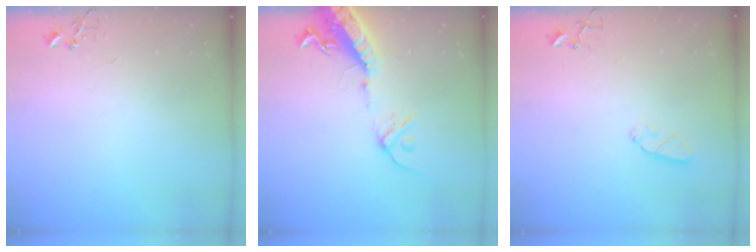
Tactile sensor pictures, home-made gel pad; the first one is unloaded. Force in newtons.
{"total": 16.2, "press": 15.8, "slide": 3.4}
{"total": 5.4, "press": 5.4, "slide": 0.4}